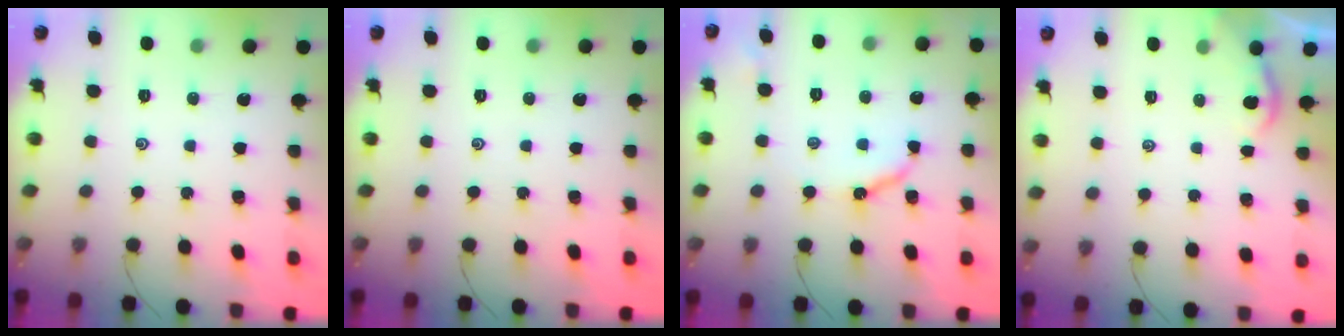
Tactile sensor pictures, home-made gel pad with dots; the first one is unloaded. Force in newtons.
{"total": 0.0}
{"total": 7.8, "press": 7.8, "slide": 0.6}
{"total": 1.6, "press": 1.6, "slide": 0.2}